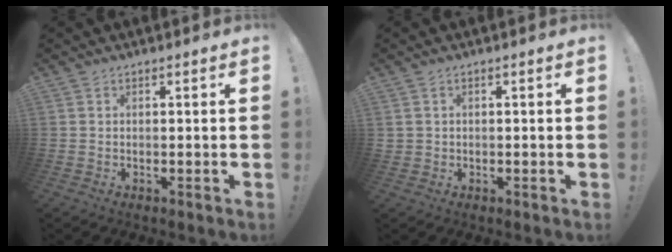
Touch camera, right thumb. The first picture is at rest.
{"total": 1.2, "force": [0.3, 1.1, 0.2], "torque": [-0.003, 0.003, 0.005]}